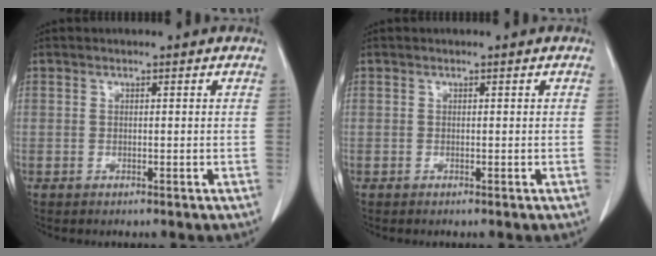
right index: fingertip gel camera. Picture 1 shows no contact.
{"total": 0.0}